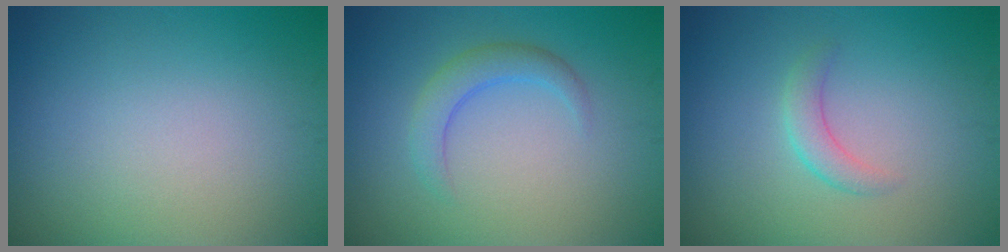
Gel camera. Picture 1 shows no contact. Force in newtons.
{"total": 2.4, "press": 2.4, "slide": 0.0}
{"total": 1.7, "press": 1.7, "slide": 0.1}